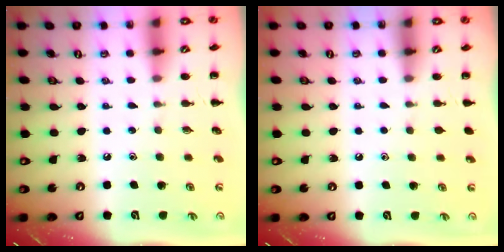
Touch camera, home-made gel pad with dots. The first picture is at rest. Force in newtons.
{"total": 1.1, "press": 1.1, "slide": 0.2}